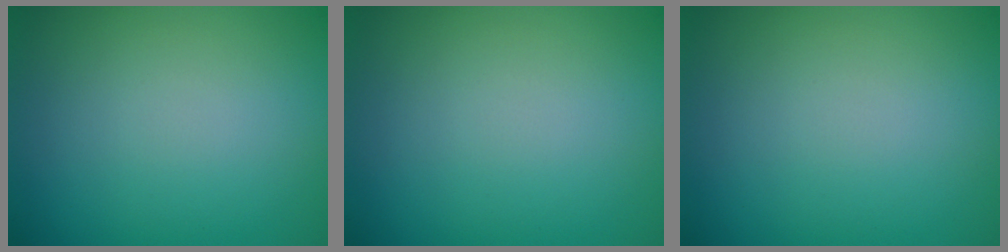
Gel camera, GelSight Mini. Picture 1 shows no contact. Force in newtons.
{"total": 0.0}
{"total": 0.0}